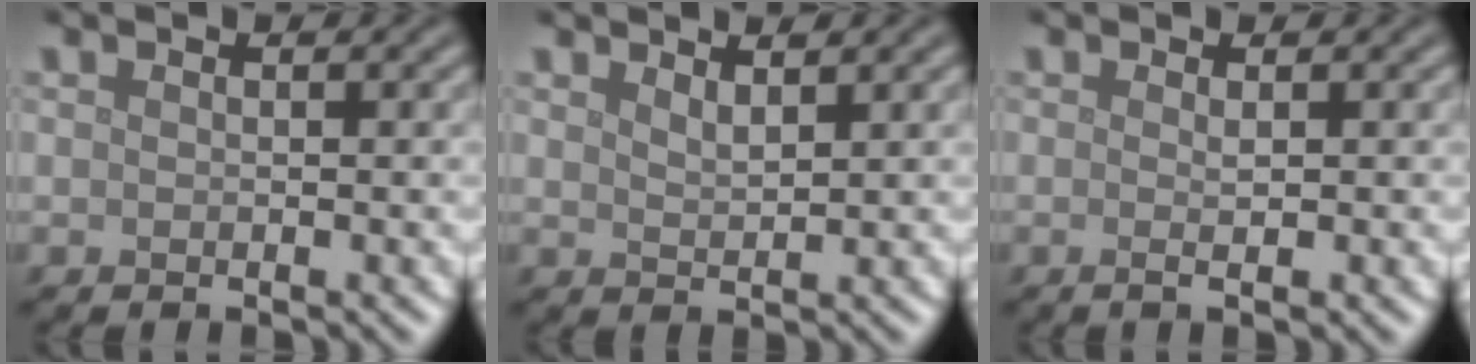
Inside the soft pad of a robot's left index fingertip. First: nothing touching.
{"total": 1.5, "force": [1.3, 0.3, 0.6], "torque": [-0.011, 0.001, 0.024]}
{"total": 1.4, "force": [0.0, 0.3, 1.4], "torque": [-0.020, -0.002, -0.004]}